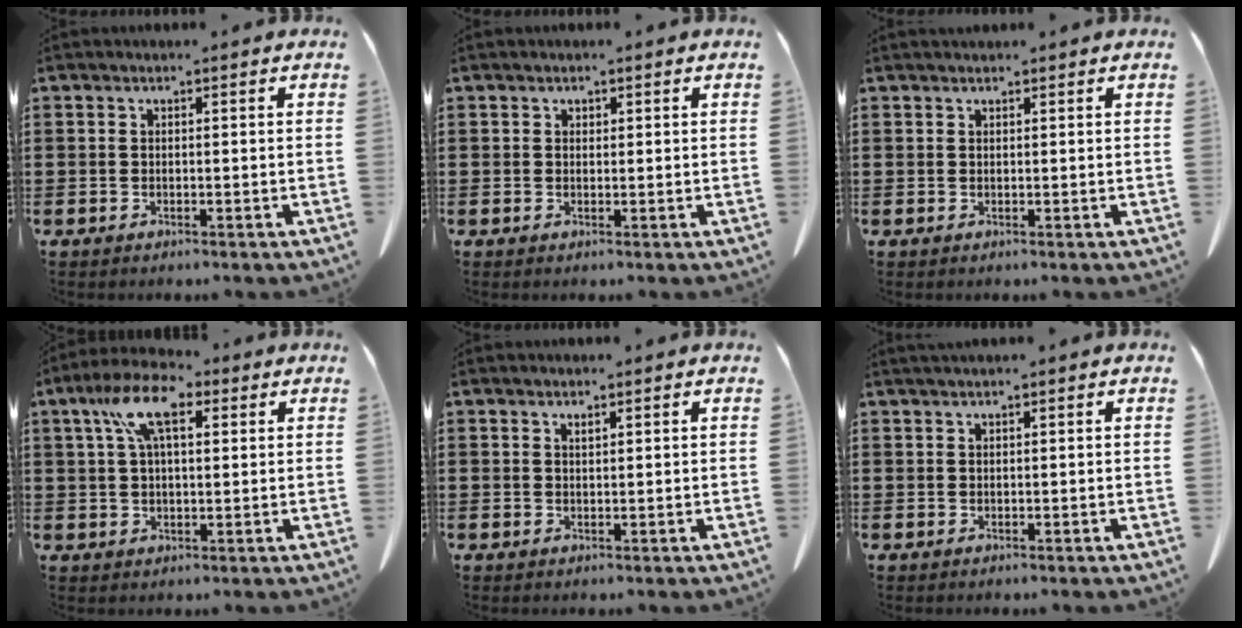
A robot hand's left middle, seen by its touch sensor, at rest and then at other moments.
{"total": 0.6, "force": [0.4, 0.4, 0.1], "torque": [-0.005, 0.001, 0.009]}
{"total": 0.6, "force": [0.6, 0.2, 0.1], "torque": [-0.004, 0.001, 0.012]}
{"total": 8.7, "force": [3.8, 3.7, 6.8], "torque": [-0.152, 0.013, 0.065]}
{"total": 0.8, "force": [0.6, 0.2, 0.4], "torque": [-0.010, 0.001, 0.011]}
{"total": 0.7, "force": [0.6, 0.0, 0.4], "torque": [-0.009, -0.001, 0.012]}